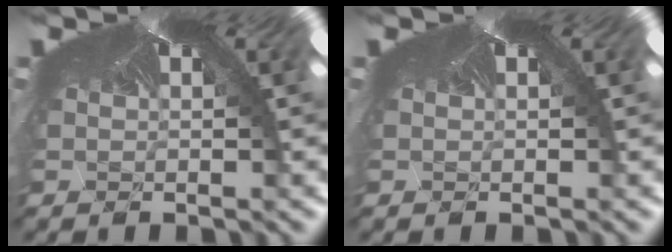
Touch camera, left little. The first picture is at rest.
{"total": 0.0}